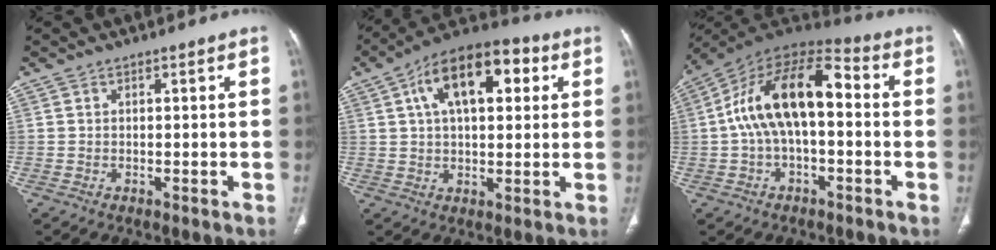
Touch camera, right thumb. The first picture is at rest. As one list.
[{"total": 16.3, "force": [5.3, 8.4, 12.9], "torque": [-0.182, 0.023, 0.077]}, {"total": 17.0, "force": [0.4, 8.6, 14.7], "torque": [-0.253, 0.050, -0.003]}]